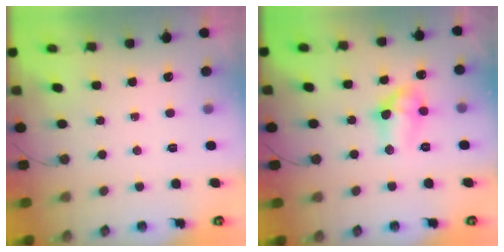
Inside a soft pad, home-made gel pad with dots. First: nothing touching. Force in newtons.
{"total": 9.7, "press": 9.7, "slide": 1.1}